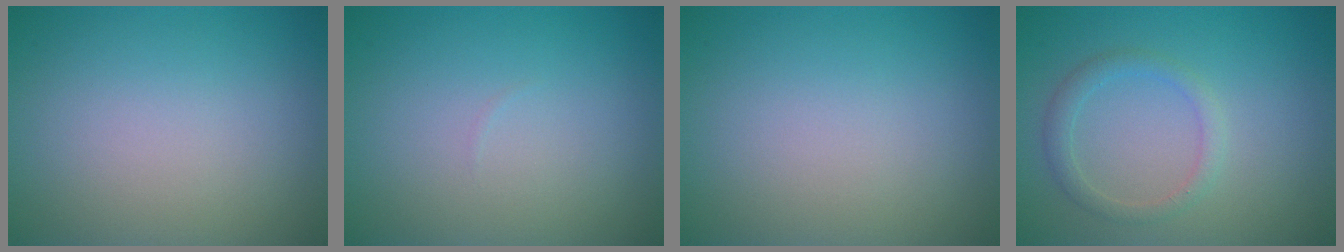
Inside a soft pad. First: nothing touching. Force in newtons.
{"total": 0.0}
{"total": 0.0}
{"total": 1.8, "press": 1.8, "slide": 0.2}